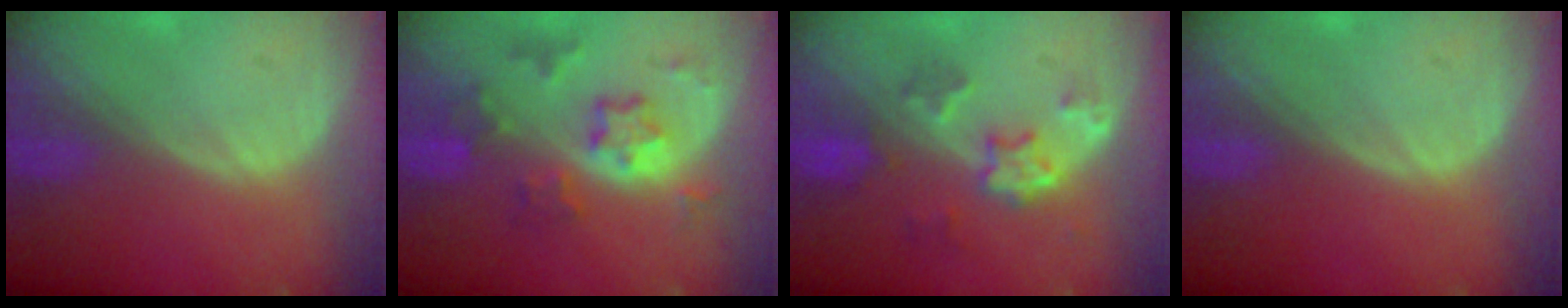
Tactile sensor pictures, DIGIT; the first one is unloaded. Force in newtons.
{"total": 7.2, "press": 6.4, "slide": 3.2}
{"total": 6.1, "press": 5.5, "slide": 2.7}
{"total": 0.0}